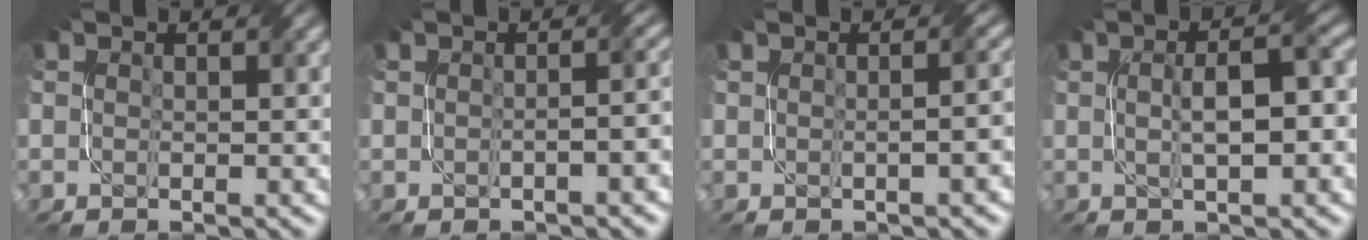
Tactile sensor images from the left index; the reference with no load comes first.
{"total": 2.4, "force": [-0.6, 0.9, 2.1], "torque": [-0.016, 0.006, -0.008]}
{"total": 2.6, "force": [-0.2, 1.1, 2.3], "torque": [-0.014, 0.006, 0.003]}
{"total": 4.8, "force": [0.2, 1.3, 4.6], "torque": [-0.072, 0.009, 0.003]}